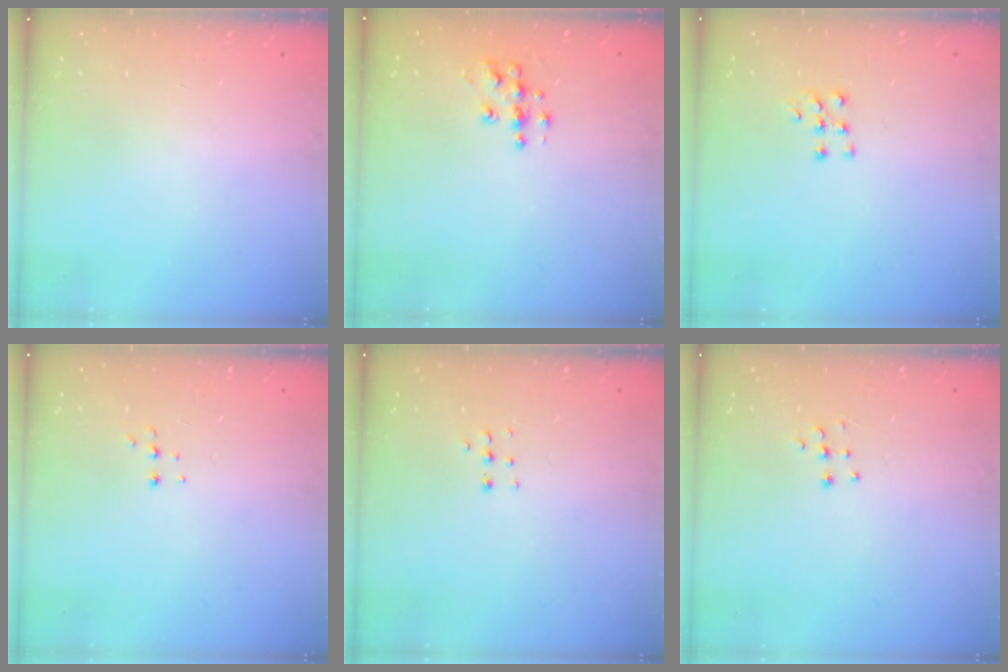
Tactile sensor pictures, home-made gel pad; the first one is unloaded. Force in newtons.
{"total": 7.0, "press": 6.9, "slide": 0.3}
{"total": 5.6, "press": 5.6, "slide": 0.5}
{"total": 5.0, "press": 4.9, "slide": 0.9}
{"total": 3.8, "press": 3.7, "slide": 0.9}
{"total": 3.7, "press": 3.7, "slide": 0.2}